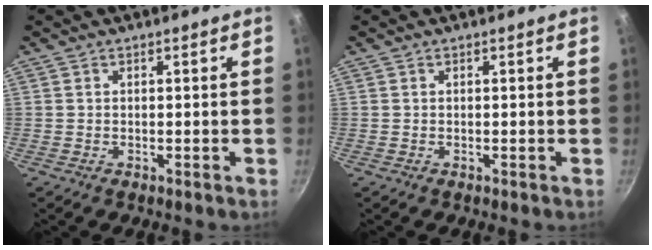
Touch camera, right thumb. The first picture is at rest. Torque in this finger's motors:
{"motor_torque": [-0.01, 0.01, 0.00, 0.00, 0.00]}